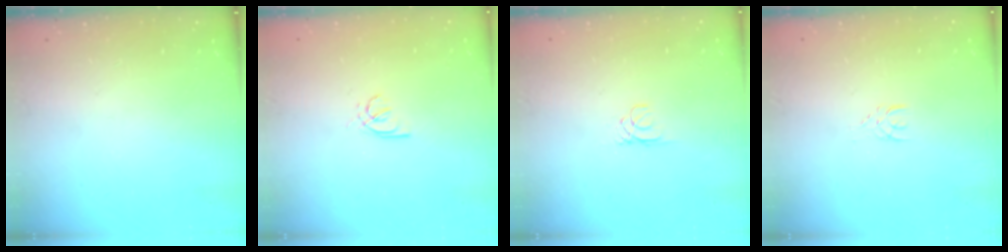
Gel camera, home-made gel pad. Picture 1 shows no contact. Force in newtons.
{"total": 2.0, "press": 2.0, "slide": 0.6}
{"total": 0.8, "press": 0.8, "slide": 0.1}
{"total": 3.2, "press": 3.2, "slide": 0.4}